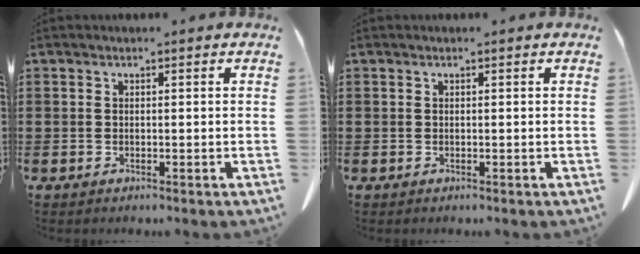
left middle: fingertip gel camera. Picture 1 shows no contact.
{"total": 0.0}